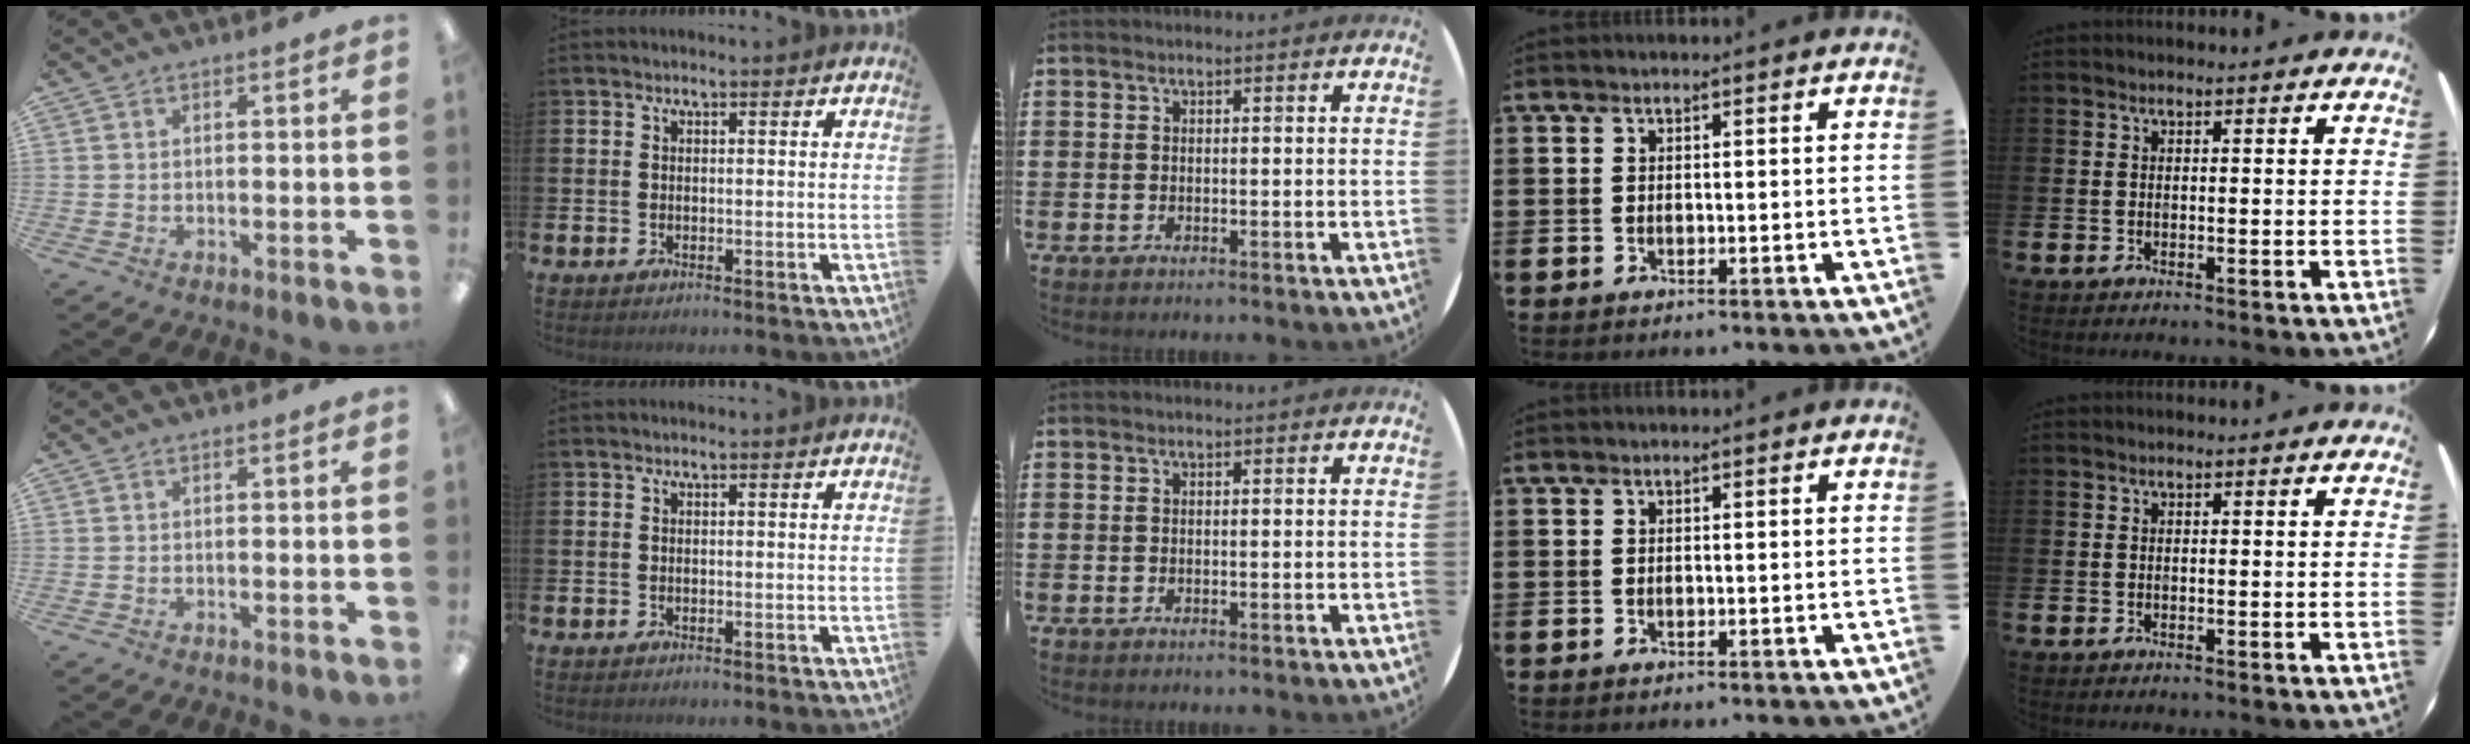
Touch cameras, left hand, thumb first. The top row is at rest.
{}